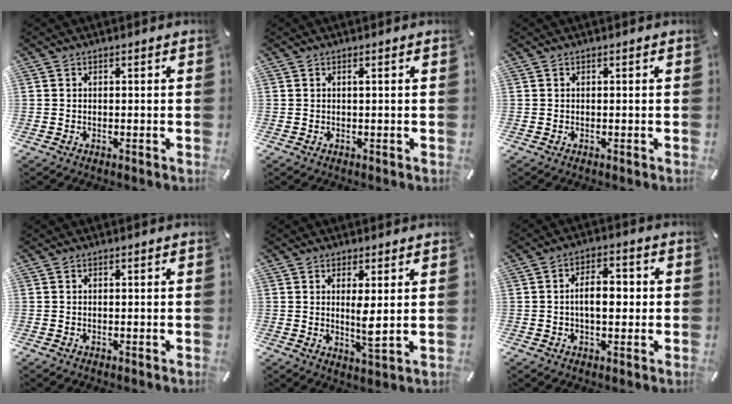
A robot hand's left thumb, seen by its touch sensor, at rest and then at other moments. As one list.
[{"total": 0.8, "force": [0.2, 0.0, 0.7], "torque": [-0.013, 0.000, 0.003]}, {"total": 0.0}, {"total": 0.0}, {"total": 5.2, "force": [1.2, 1.2, 4.9], "torque": [-0.088, -0.015, 0.016]}, {"total": 7.6, "force": [-0.2, 4.3, 6.3], "torque": [-0.091, 0.006, -0.010]}]